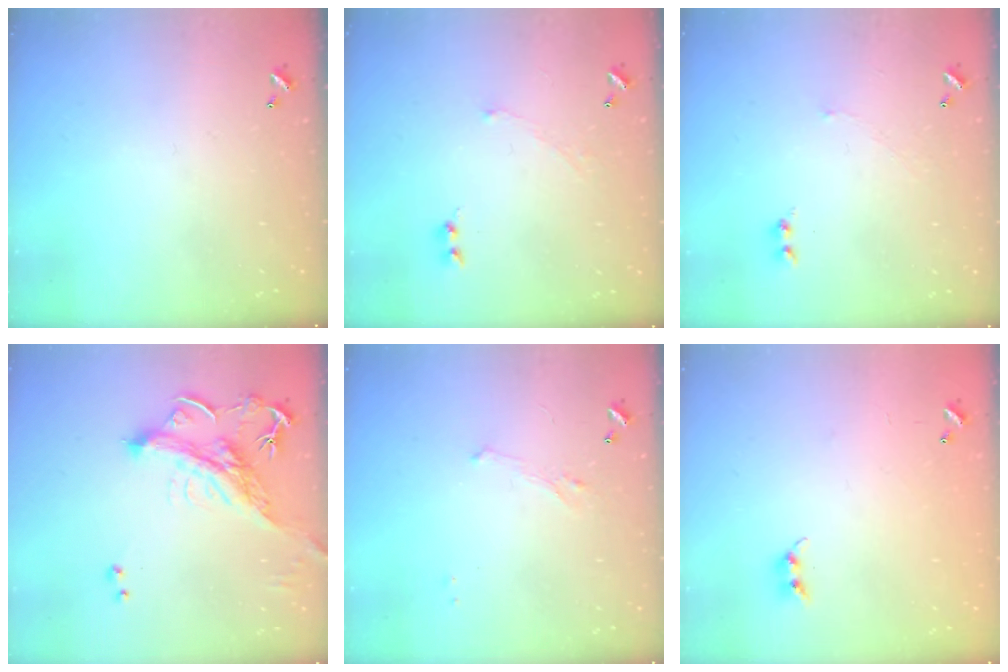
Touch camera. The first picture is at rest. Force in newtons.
{"total": 2.1, "press": 2.0, "slide": 0.7}
{"total": 2.6, "press": 2.6, "slide": 0.6}
{"total": 3.8, "press": 3.5, "slide": 1.4}
{"total": 1.4, "press": 1.3, "slide": 0.6}
{"total": 7.6, "press": 7.6, "slide": 0.5}